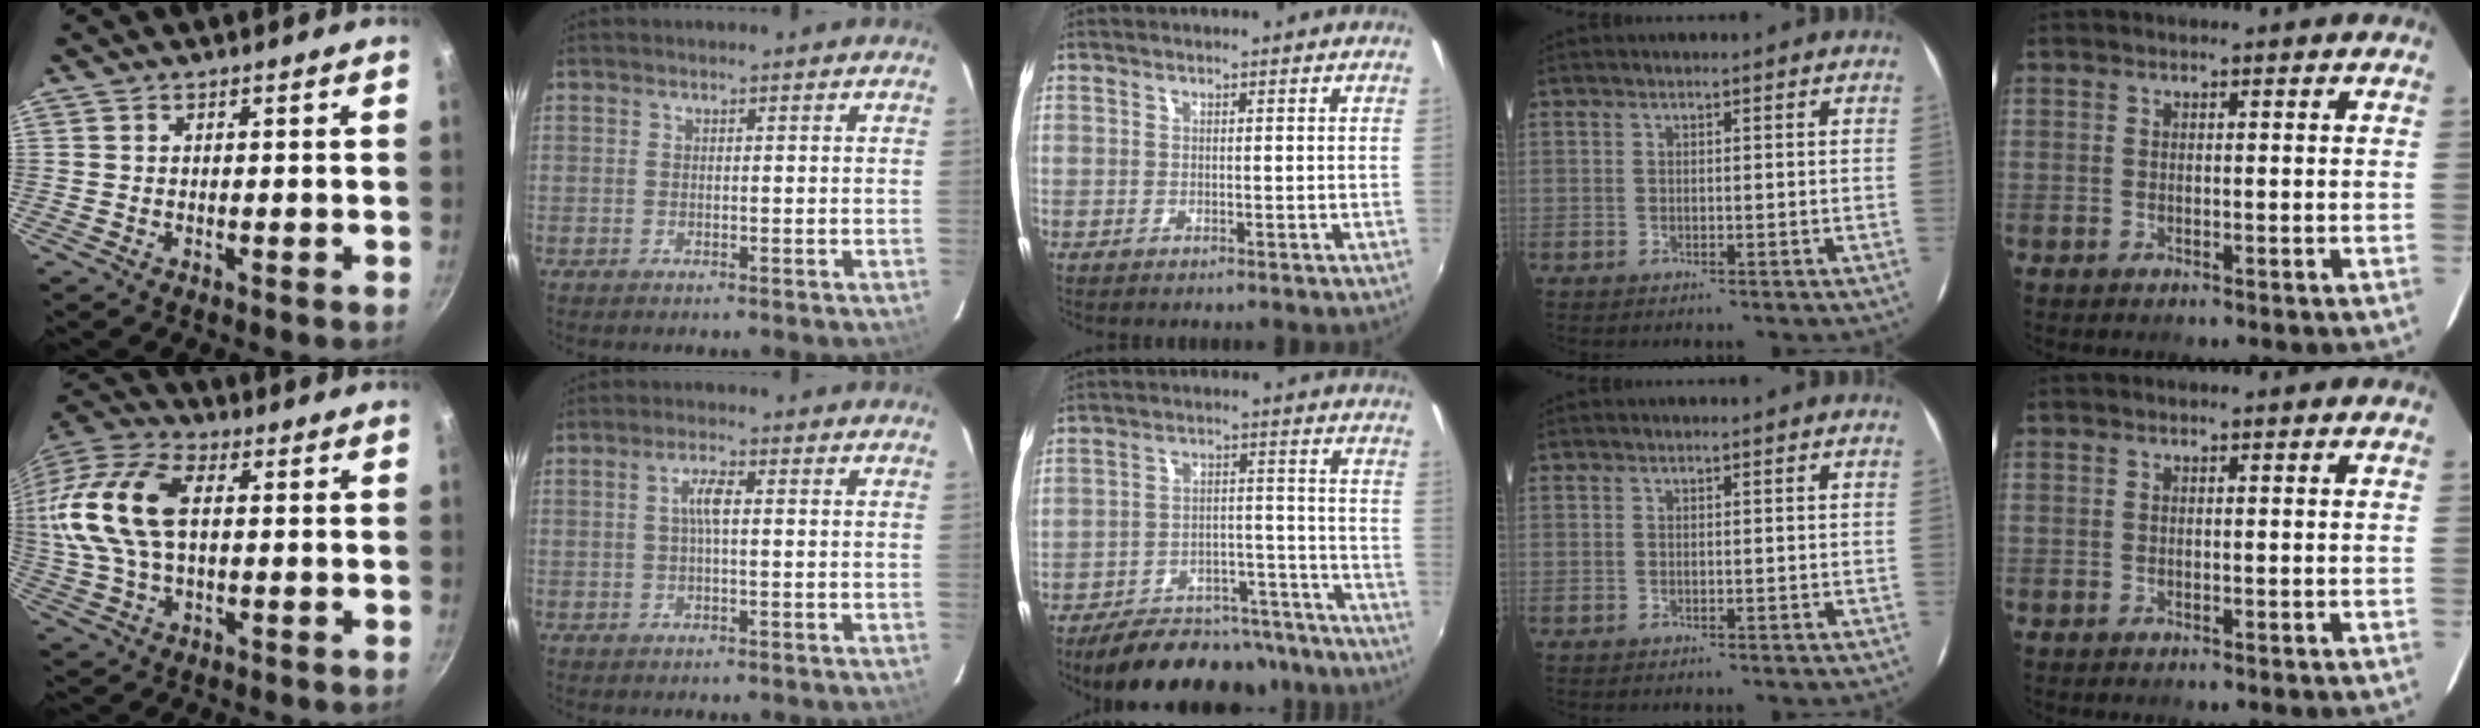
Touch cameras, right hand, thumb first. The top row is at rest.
{"thumb": {"total": 18.7, "force": [2.0, 10.8, 15.1], "torque": [-0.312, 0.030, 0.024]}, "index": {"total": 3.1, "force": [0.2, 0.7, 3.0], "torque": [-0.060, 0.006, 0.005]}, "middle": {"total": 20.1, "force": [-17.3, 7.3, 7.0], "torque": [-0.129, 0.030, -0.219]}}